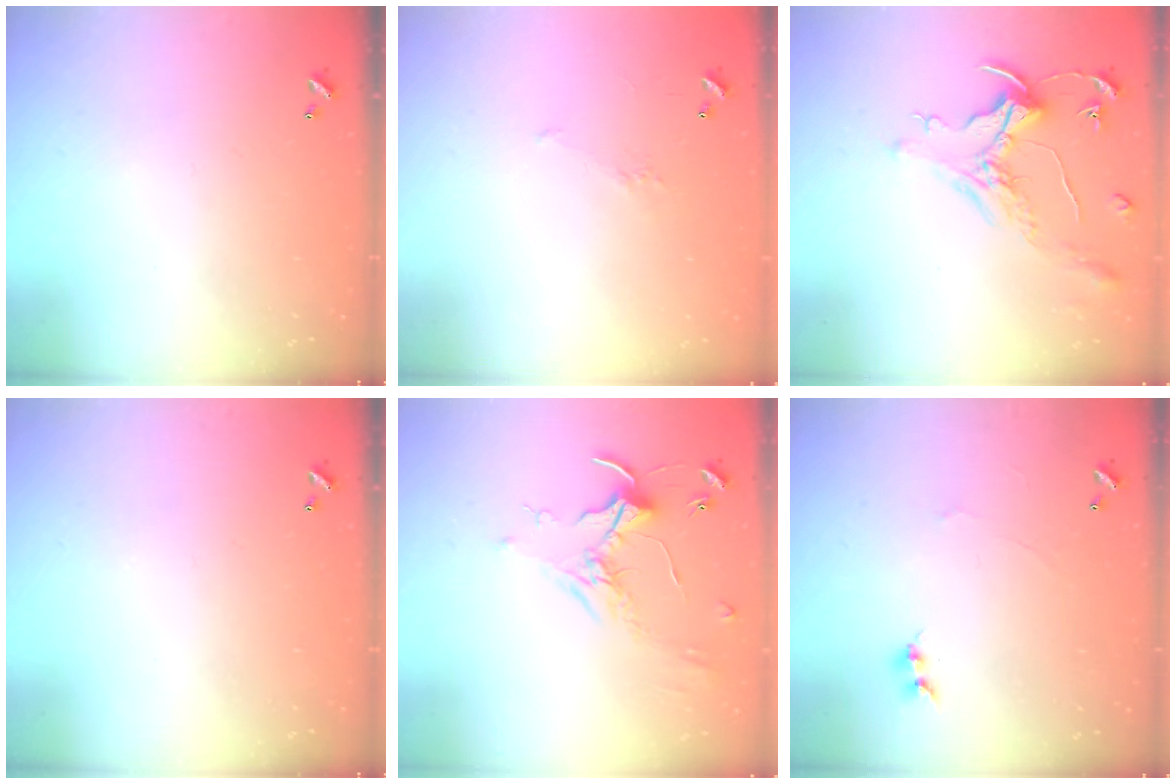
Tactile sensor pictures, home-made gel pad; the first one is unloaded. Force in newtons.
{"total": 5.5, "press": 5.4, "slide": 0.9}
{"total": 1.6, "press": 1.4, "slide": 0.7}
{"total": 0.0}
{"total": 1.7, "press": 1.7, "slide": 0.4}
{"total": 0.0}